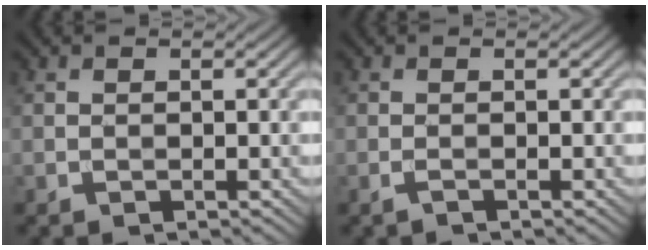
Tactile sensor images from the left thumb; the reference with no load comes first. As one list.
[{"total": 0.7, "force": [-0.4, 0.0, 0.6], "torque": [-0.015, 0.001, -0.012]}]